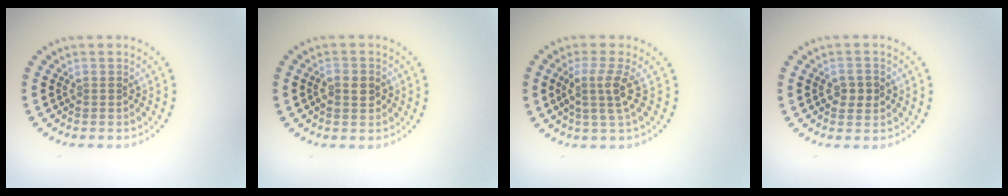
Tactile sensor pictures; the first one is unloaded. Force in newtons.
{"total": 2.1, "press": 2.0, "slide": 0.7}
{"total": 2.8, "press": 2.0, "slide": 1.8}
{"total": 1.9, "press": 1.9, "slide": 0.2}